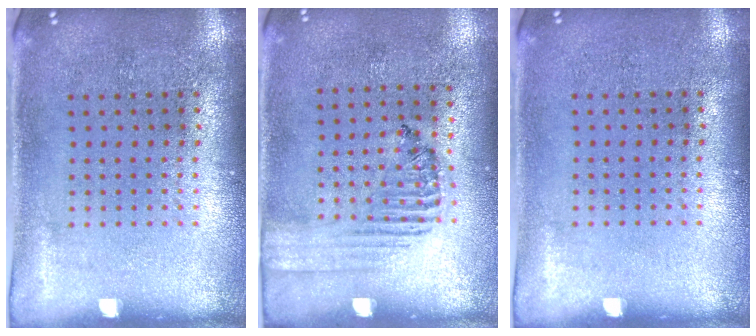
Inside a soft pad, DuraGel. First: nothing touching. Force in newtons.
{"total": 1.4, "press": 1.1, "slide": 0.9}
{"total": 0.0}